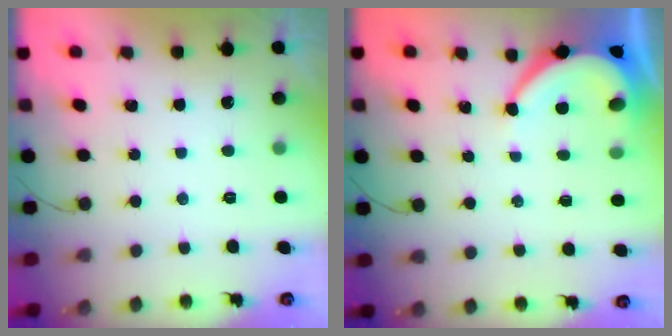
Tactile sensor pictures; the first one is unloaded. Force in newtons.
{"total": 8.0, "press": 8.0, "slide": 0.7}